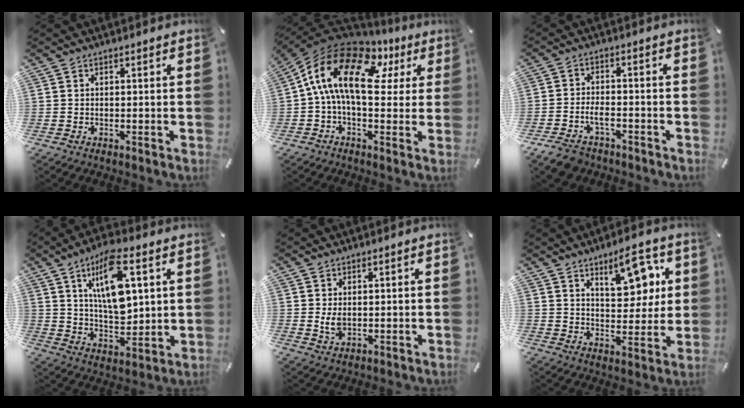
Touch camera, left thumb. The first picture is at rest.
{"total": 17.7, "force": [3.7, 9.8, 14.3], "torque": [-0.295, -0.009, 0.055]}
{"total": 5.7, "force": [-3.2, 3.3, 3.3], "torque": [-0.071, 0.012, -0.061]}
{"total": 14.6, "force": [5.9, 6.4, 11.7], "torque": [-0.220, -0.014, 0.095]}
{"total": 3.3, "force": [0.6, 2.0, 2.5], "torque": [-0.066, -0.003, 0.007]}
{"total": 11.8, "force": [7.1, 5.6, 7.5], "torque": [-0.088, -0.038, 0.118]}